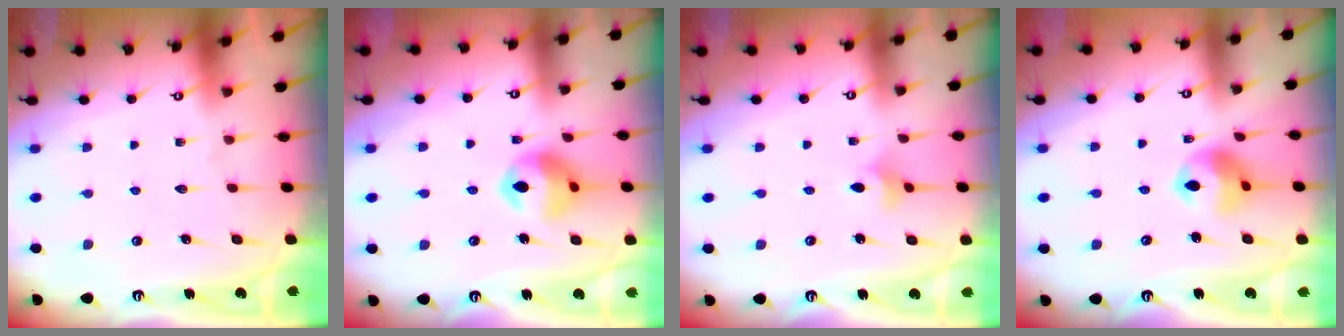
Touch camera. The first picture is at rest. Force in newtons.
{"total": 11.8, "press": 11.7, "slide": 1.0}
{"total": 3.7, "press": 3.5, "slide": 1.0}
{"total": 10.5, "press": 10.4, "slide": 1.5}